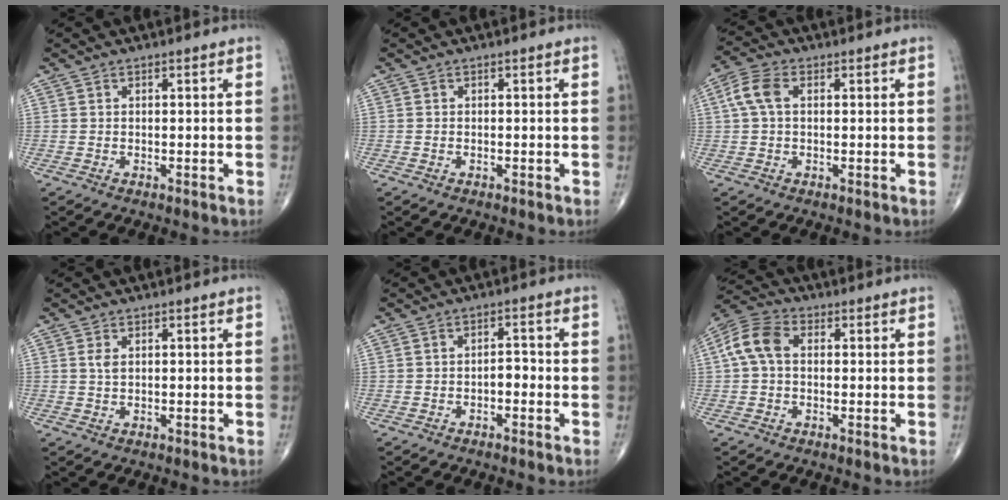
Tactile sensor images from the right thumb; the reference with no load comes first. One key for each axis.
{"total": 0.0}
{"total": 5.3, "fx": 0.9, "fy": 3.2, "fz": 4.2, "tx": -0.100, "ty": 0.017, "tz": 0.014}
{"total": 1.4, "fx": 0.4, "fy": 0.8, "fz": 1.2, "tx": -0.024, "ty": 0.002, "tz": 0.009}
{"total": 2.3, "fx": -1.0, "fy": 1.2, "fz": 1.7, "tx": -0.016, "ty": 0.014, "tz": -0.020}
{"total": 7.7, "fx": 0.7, "fy": 5.2, "fz": 5.6, "tx": -0.117, "ty": 0.026, "tz": 0.004}